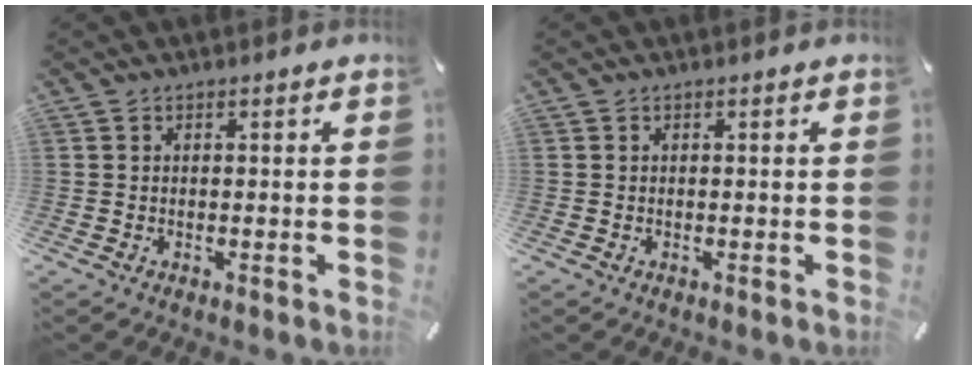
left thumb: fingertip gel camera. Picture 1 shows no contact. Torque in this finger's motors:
{"motor_torque": [0.00, 0.00, 0.00, 0.00, 0.00]}